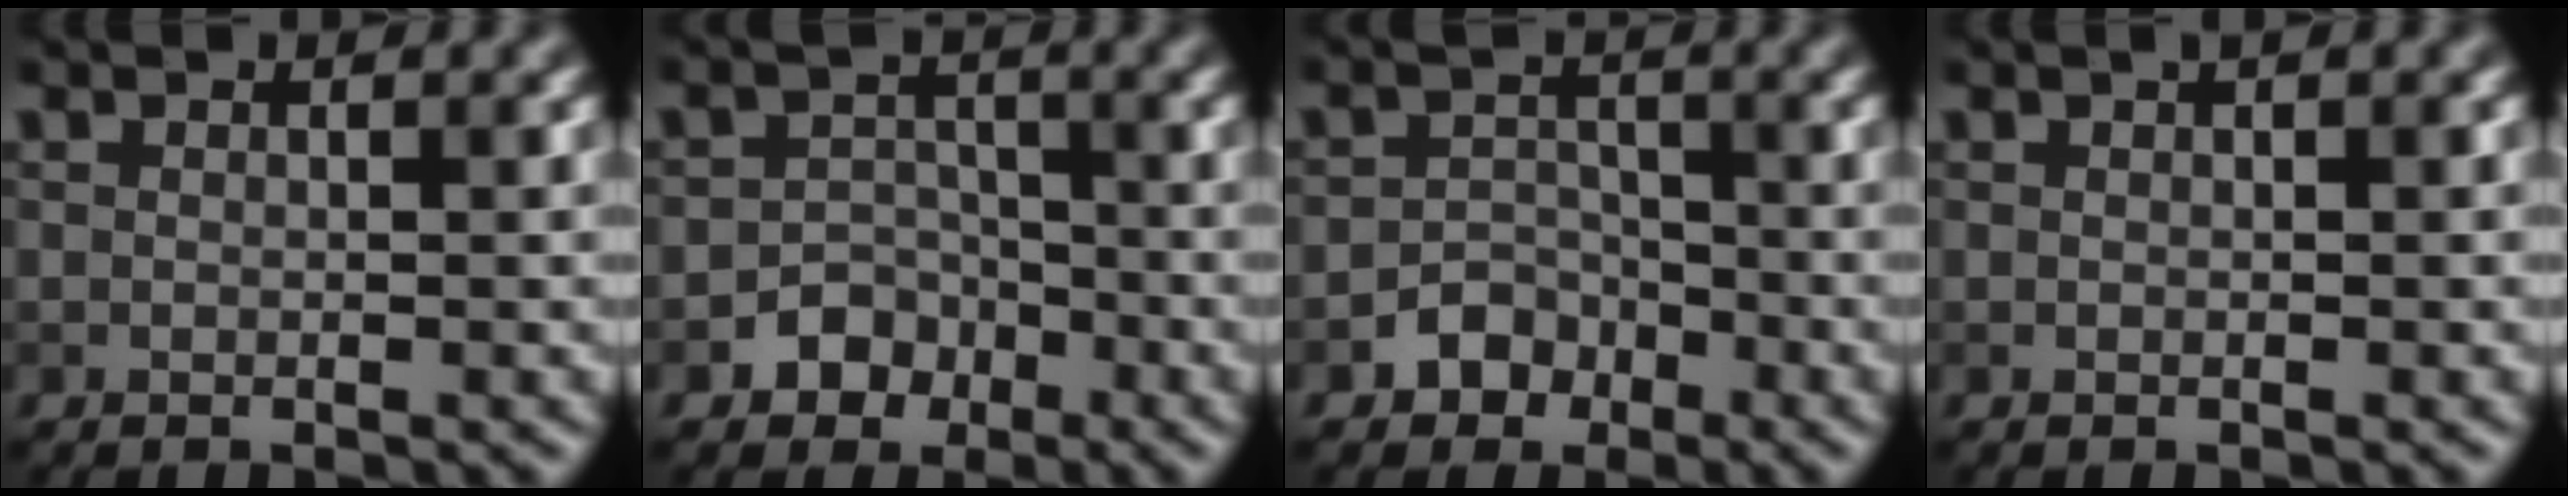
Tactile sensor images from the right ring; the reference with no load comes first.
{"total": 3.1, "force": [-1.8, 2.5, 0.5], "torque": [0.029, 0.011, -0.039]}
{"total": 2.6, "force": [-1.5, 2.1, 0.5], "torque": [0.018, 0.011, -0.028]}
{"total": 0.5, "force": [0.2, 0.1, 0.5], "torque": [-0.006, 0.006, 0.004]}